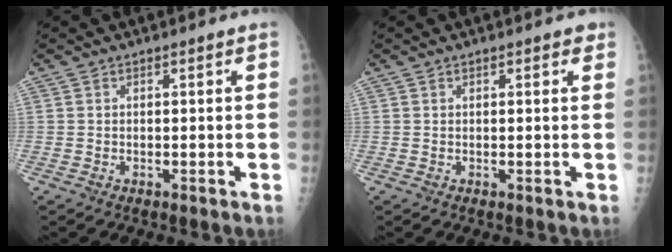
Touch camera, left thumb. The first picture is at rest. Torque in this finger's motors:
{"motor_torque": [-0.21, 0.05, -0.07, -0.15, 0.04]}